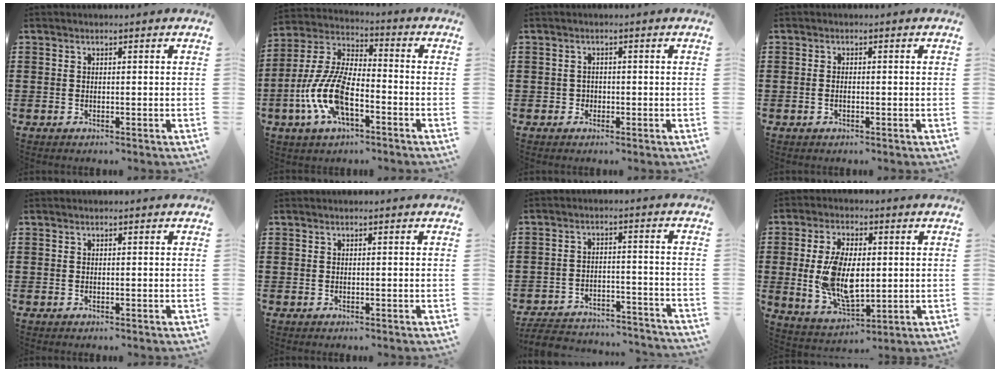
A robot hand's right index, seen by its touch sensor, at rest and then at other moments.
{"total": 11.2, "force": [-4.0, 5.1, 9.1], "torque": [-0.230, -0.009, -0.081]}
{"total": 1.1, "force": [-0.5, 1.0, 0.2], "torque": [-0.007, 0.002, -0.012]}
{"total": 0.8, "force": [-0.2, 0.3, 0.7], "torque": [-0.014, -0.001, -0.004]}
{"total": 0.0}
{"total": 0.0}
{"total": 5.6, "force": [-5.3, 0.9, 1.3], "torque": [-0.031, 0.004, -0.107]}
{"total": 10.4, "force": [0.5, 5.6, 8.7], "torque": [-0.195, 0.004, 0.007]}